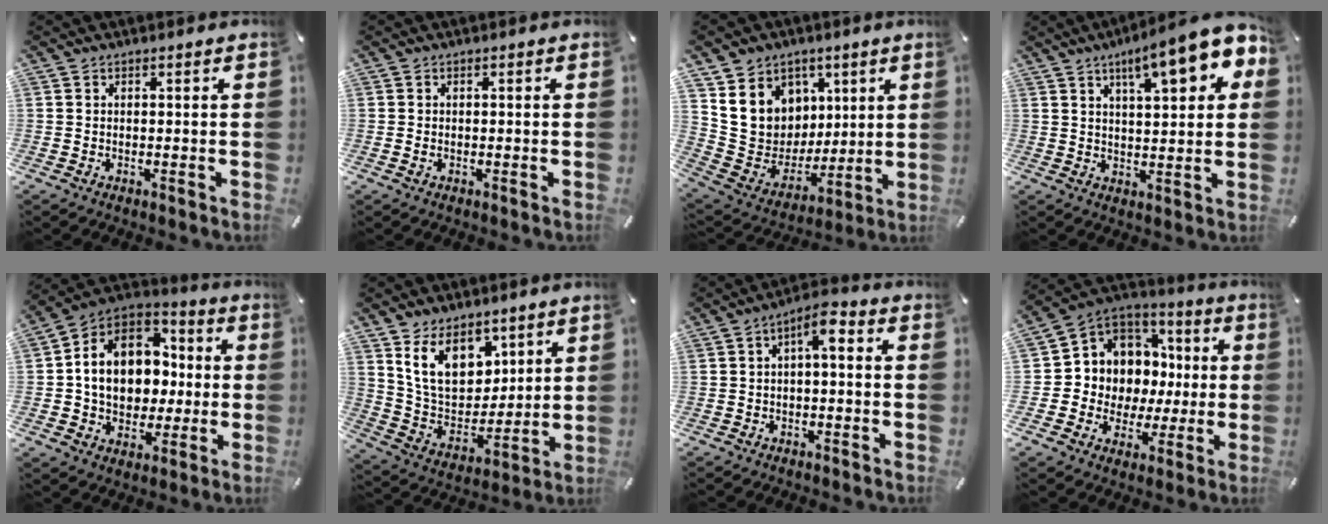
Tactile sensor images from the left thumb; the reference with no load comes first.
{"total": 0.7, "force": [-0.2, 0.4, 0.6], "torque": [-0.012, 0.000, -0.005]}
{"total": 13.5, "force": [5.3, 12.0, 3.1], "torque": [-0.056, -0.044, 0.114]}
{"total": 13.3, "force": [7.5, 3.6, 10.5], "torque": [-0.154, -0.031, 0.118]}
{"total": 14.3, "force": [-0.3, 12.3, 7.3], "torque": [-0.141, 0.002, -0.001]}
{"total": 14.1, "force": [7.7, 9.7, 6.8], "torque": [-0.132, -0.036, 0.150]}
{"total": 4.7, "force": [-0.2, 2.0, 4.2], "torque": [-0.081, 0.016, -0.007]}
{"total": 9.1, "force": [1.1, 9.1, 0.3], "torque": [-0.025, -0.036, 0.038]}